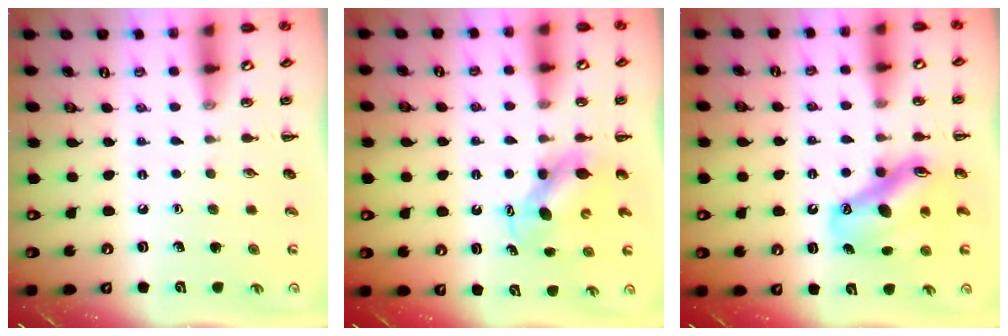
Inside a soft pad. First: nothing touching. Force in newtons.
{"total": 6.4, "press": 6.4, "slide": 0.8}
{"total": 12.5, "press": 12.0, "slide": 3.5}